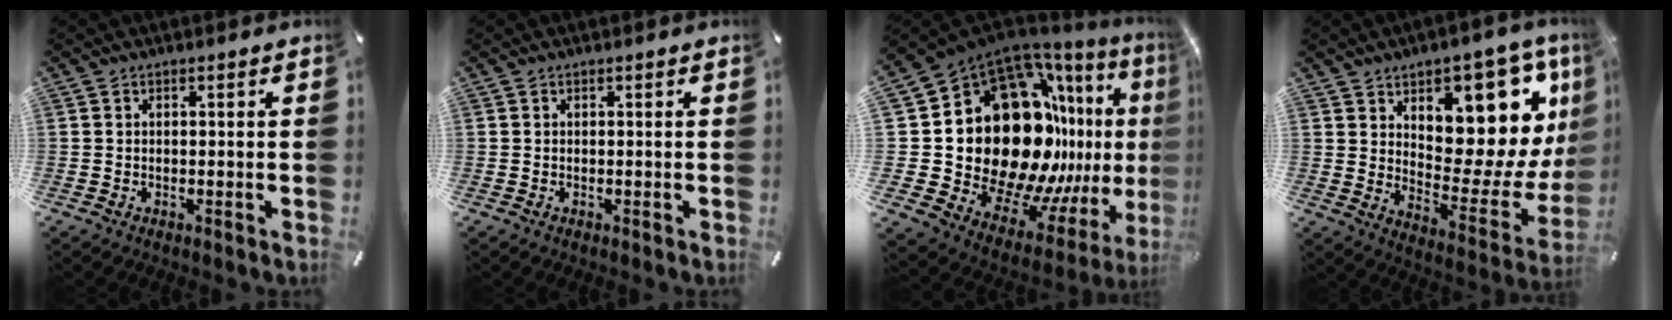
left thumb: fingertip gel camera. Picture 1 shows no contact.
{"total": 0.0}
{"total": 32.7, "force": [5.0, 21.6, 24.0], "torque": [-0.402, -0.121, 0.142]}
{"total": 14.5, "force": [7.3, 8.7, 8.9], "torque": [-0.092, -0.090, 0.122]}